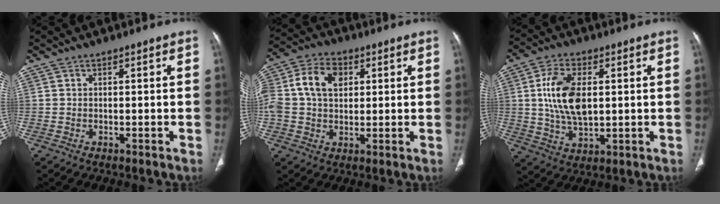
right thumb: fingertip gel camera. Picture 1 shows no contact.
{"total": 13.7, "force": [3.0, 10.0, 9.0], "torque": [-0.188, 0.018, 0.050]}
{"total": 11.9, "force": [1.7, 6.5, 9.9], "torque": [-0.185, -0.005, 0.035]}